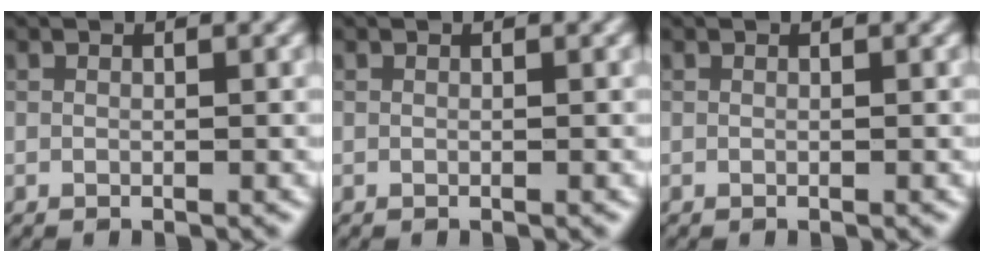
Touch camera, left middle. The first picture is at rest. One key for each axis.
{"total": 0.0}
{"total": 0.0}